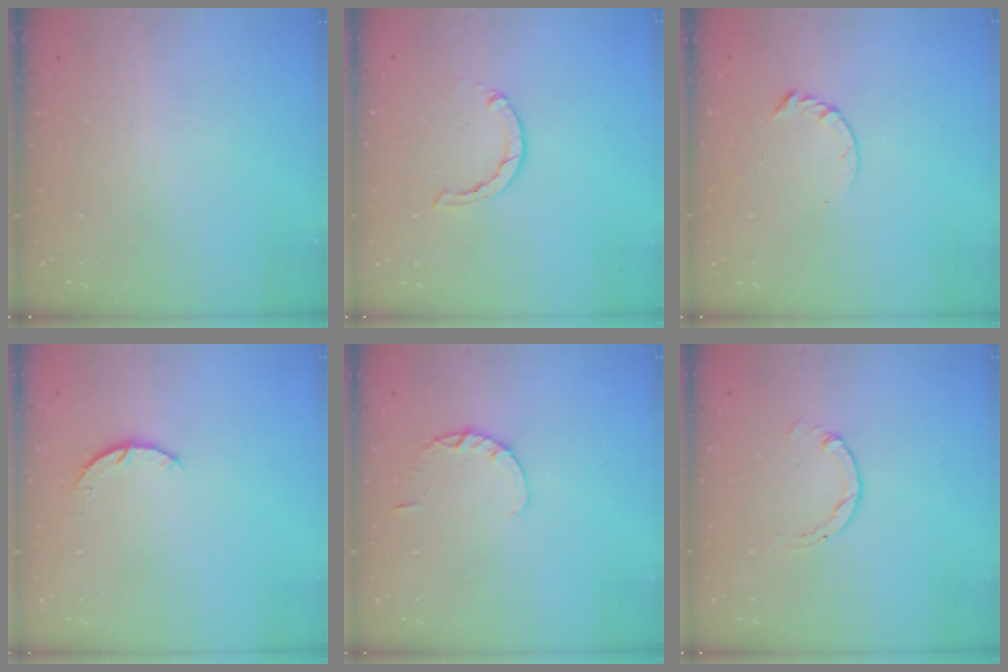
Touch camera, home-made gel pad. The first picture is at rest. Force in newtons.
{"total": 1.5, "press": 1.5, "slide": 0.2}
{"total": 3.6, "press": 3.6, "slide": 0.4}
{"total": 3.1, "press": 3.1, "slide": 0.5}
{"total": 1.8, "press": 1.8, "slide": 0.3}
{"total": 0.0}